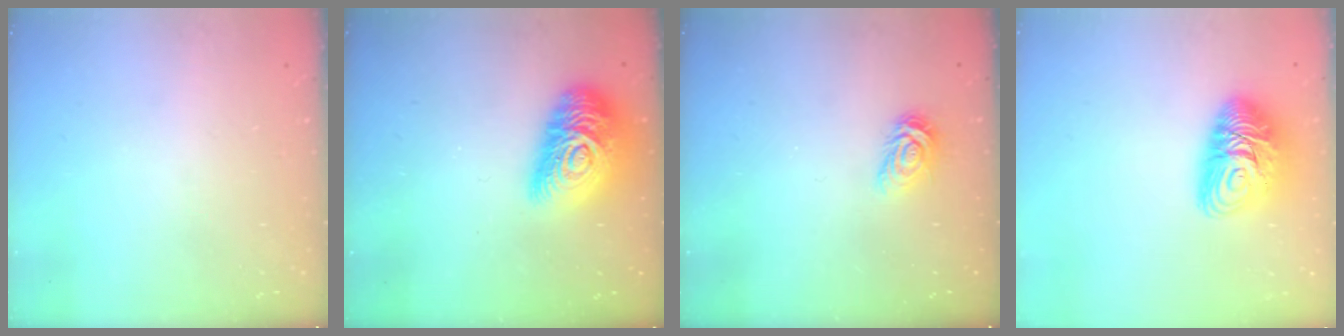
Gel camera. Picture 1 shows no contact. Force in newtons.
{"total": 18.5, "press": 18.5, "slide": 1.0}
{"total": 5.1, "press": 5.0, "slide": 0.6}
{"total": 11.7, "press": 11.7, "slide": 1.0}